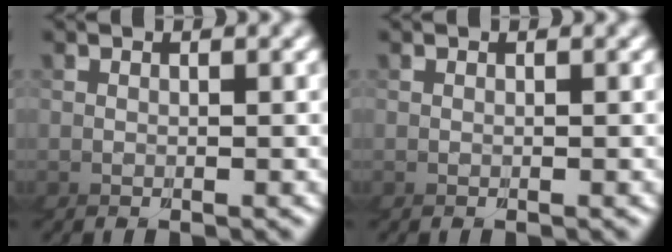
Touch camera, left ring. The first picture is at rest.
{"total": 0.0}